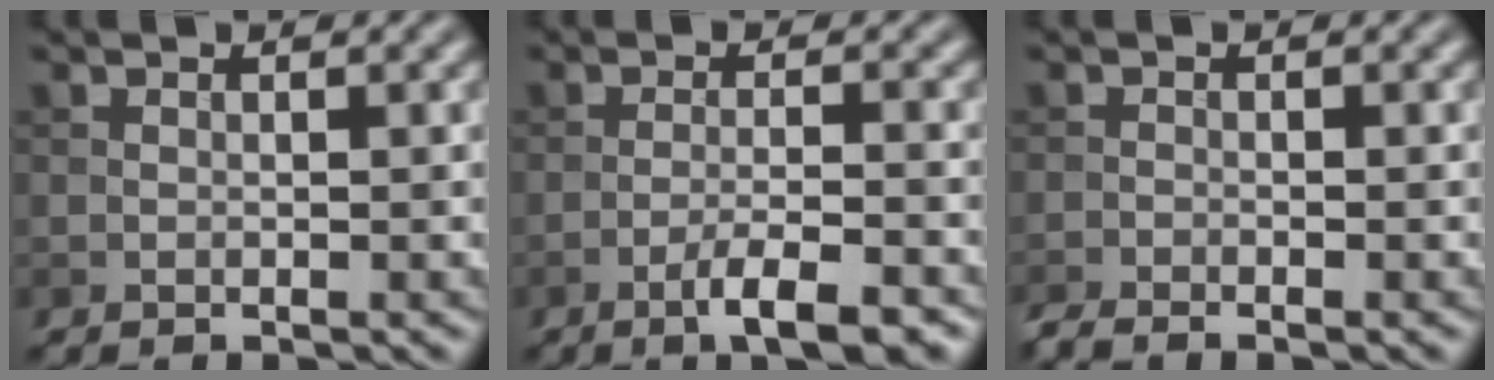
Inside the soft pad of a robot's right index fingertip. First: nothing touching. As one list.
[{"total": 4.8, "force": [-2.9, 0.8, 3.7], "torque": [-0.058, 0.004, -0.050]}, {"total": 2.3, "force": [-2.1, 0.2, 1.1], "torque": [-0.030, -0.005, -0.043]}]